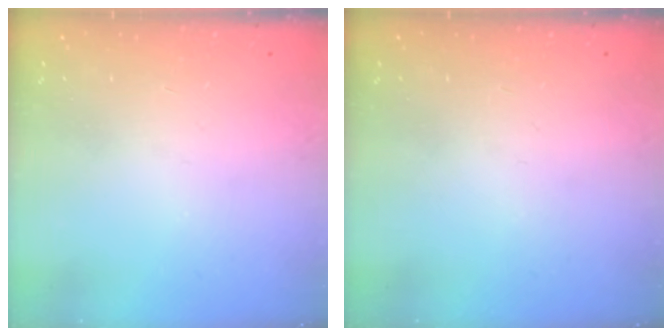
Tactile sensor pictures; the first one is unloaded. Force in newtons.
{"total": 0.0}